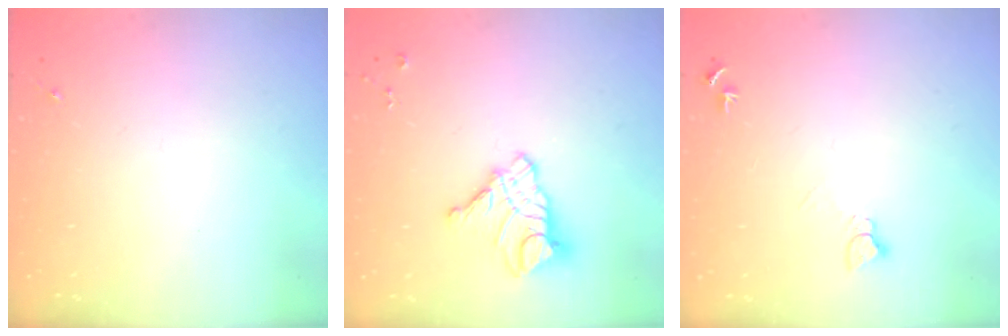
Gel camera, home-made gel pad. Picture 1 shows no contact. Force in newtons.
{"total": 13.4, "press": 13.3, "slide": 1.2}
{"total": 5.1, "press": 5.1, "slide": 0.6}